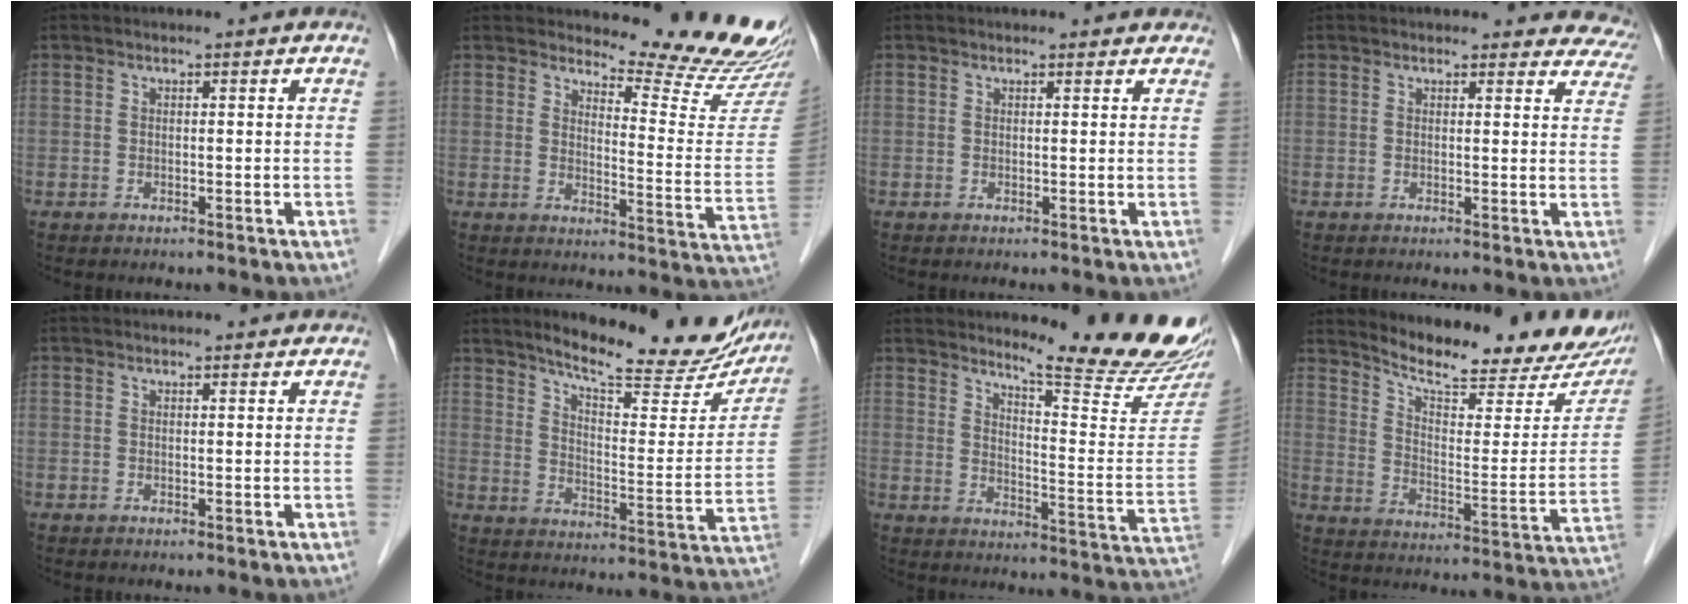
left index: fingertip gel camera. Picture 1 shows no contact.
{"total": 15.6, "force": [15.1, -0.4, 3.8], "torque": [-0.050, -0.127, 0.168]}
{"total": 2.3, "force": [2.1, 0.9, 0.3], "torque": [-0.003, 0.006, 0.016]}
{"total": 9.1, "force": [8.5, 3.2, 0.0], "torque": [0.056, -0.016, 0.051]}
{"total": 1.2, "force": [1.2, 0.4, 0.1], "torque": [-0.010, 0.005, 0.013]}
{"total": 21.2, "force": [18.5, 4.5, 9.3], "torque": [-0.122, -0.035, 0.239]}
{"total": 18.1, "force": [16.6, 0.0, 7.1], "torque": [-0.103, -0.117, 0.204]}
{"total": 21.7, "force": [19.7, 3.9, 8.2], "torque": [-0.117, -0.060, 0.256]}